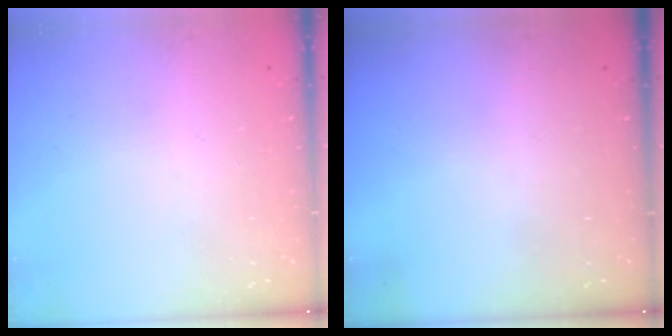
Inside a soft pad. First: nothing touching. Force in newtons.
{"total": 0.0}